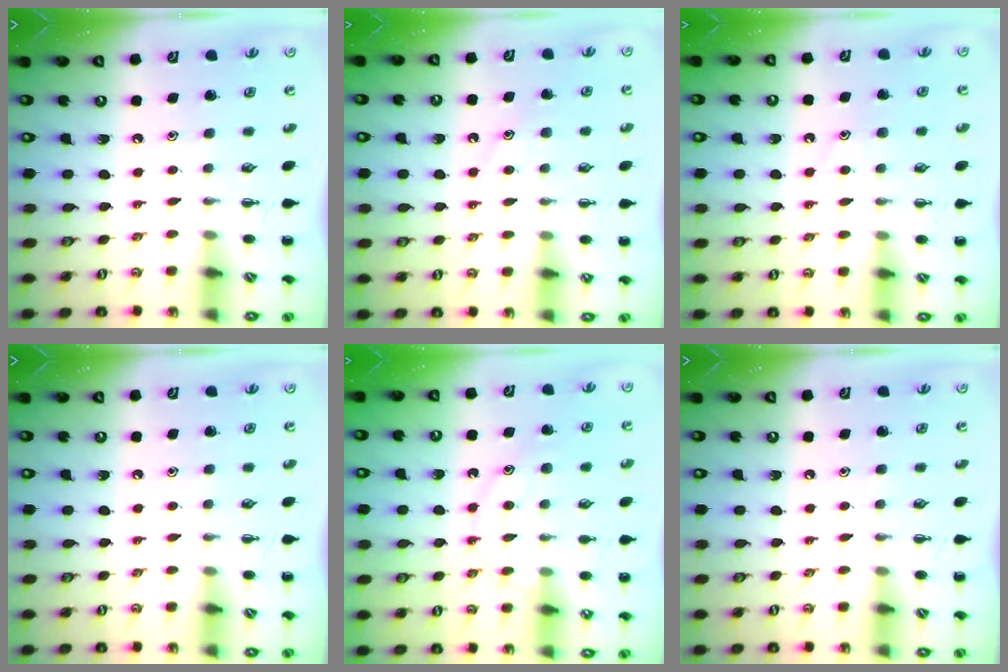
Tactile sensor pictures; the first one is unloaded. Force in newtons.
{"total": 9.1, "press": 9.0, "slide": 1.4}
{"total": 6.9, "press": 6.8, "slide": 1.2}
{"total": 0.0}
{"total": 11.9, "press": 11.9, "slide": 0.4}
{"total": 0.0}